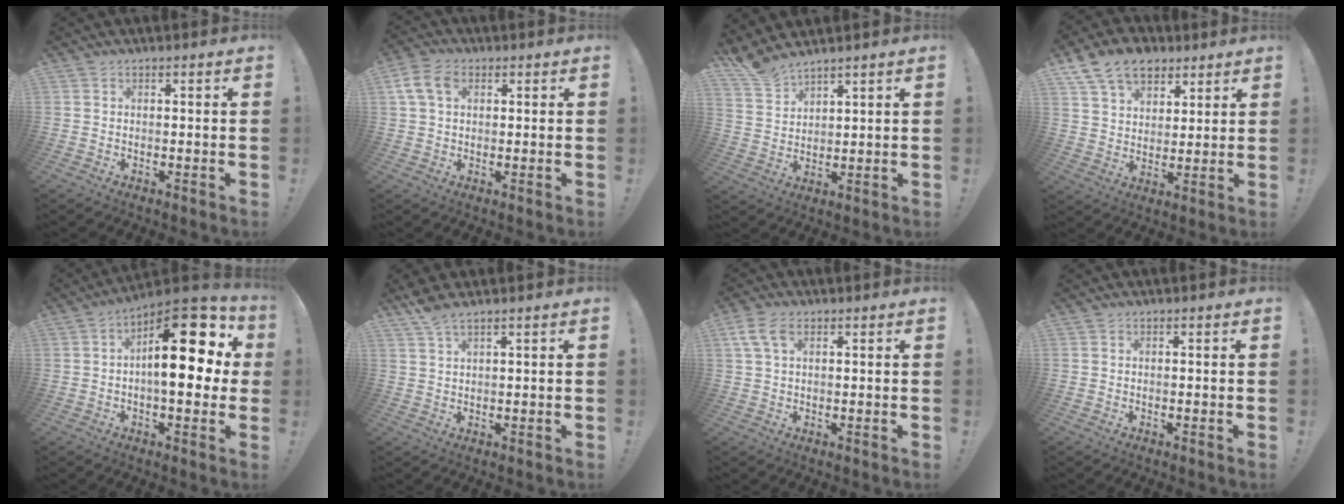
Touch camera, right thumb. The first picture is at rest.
{"total": 8.2, "force": [2.7, 5.5, 5.5], "torque": [-0.112, 0.005, 0.054]}
{"total": 6.7, "force": [6.2, 2.0, 1.6], "torque": [-0.044, -0.043, 0.120]}
{"total": 13.2, "force": [7.9, 8.9, 5.9], "torque": [-0.094, -0.039, 0.152]}
{"total": 21.6, "force": [3.9, 9.5, 19.0], "torque": [-0.253, -0.024, 0.065]}
{"total": 4.1, "force": [3.1, 0.4, 2.6], "torque": [-0.055, -0.015, 0.056]}
{"total": 6.0, "force": [2.5, 3.4, 4.3], "torque": [-0.091, 0.003, 0.050]}
{"total": 0.0}